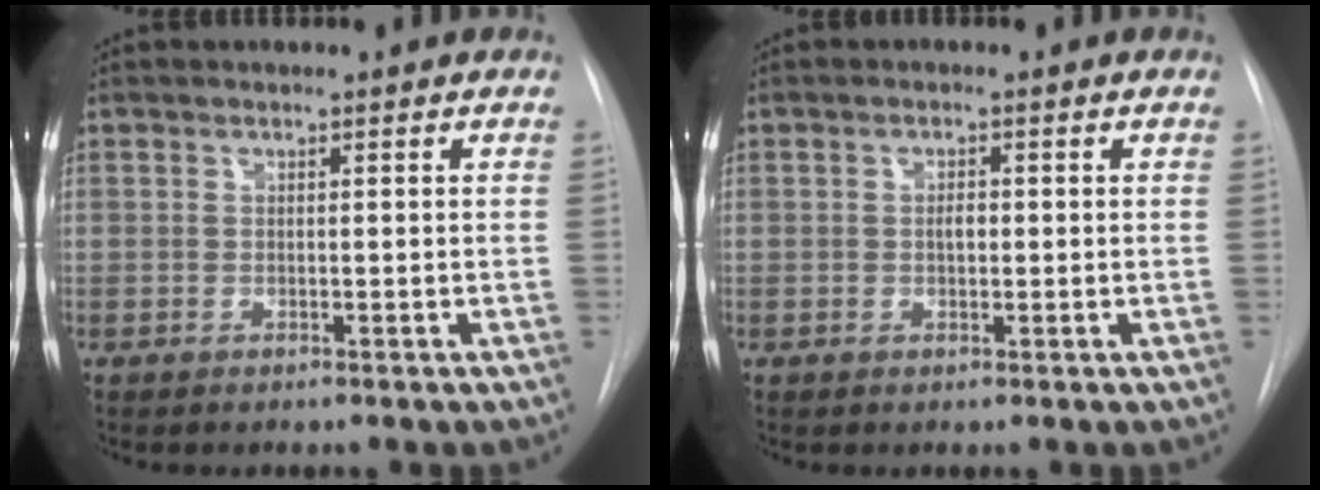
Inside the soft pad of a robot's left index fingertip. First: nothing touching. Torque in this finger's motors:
{"motor_torque": [0.33, -0.20, 0.03, 0.02]}